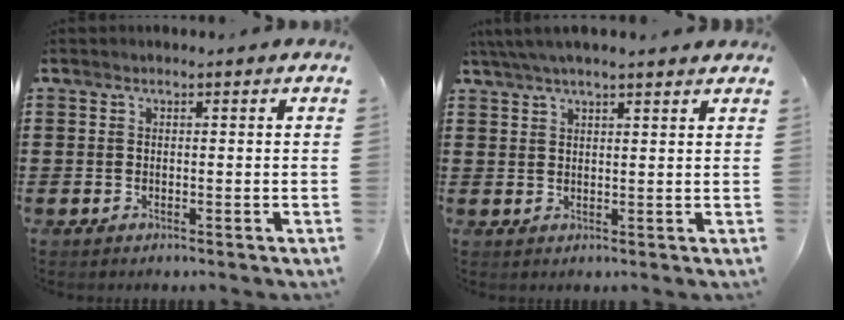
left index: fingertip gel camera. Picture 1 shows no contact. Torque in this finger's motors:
{"motor_torque": [2.14, 0.00, 0.91, 0.21]}